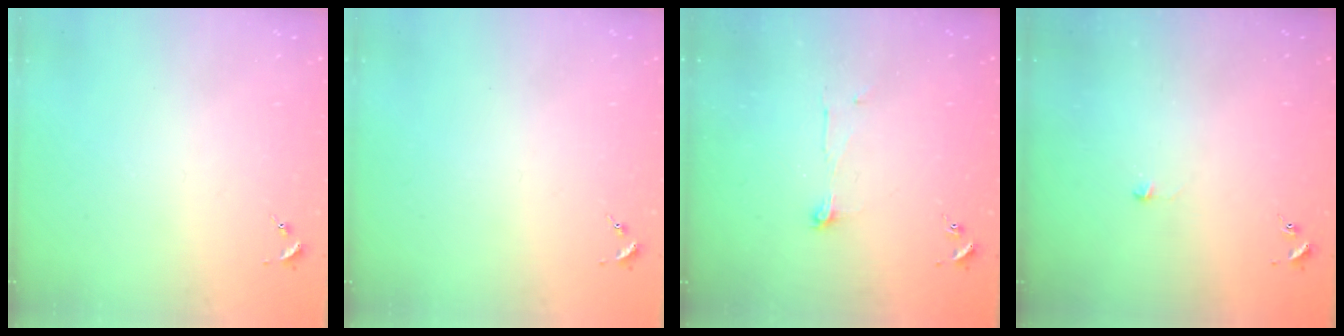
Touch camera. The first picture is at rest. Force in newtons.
{"total": 0.0}
{"total": 4.8, "press": 4.8, "slide": 0.4}
{"total": 4.3, "press": 4.3, "slide": 0.3}